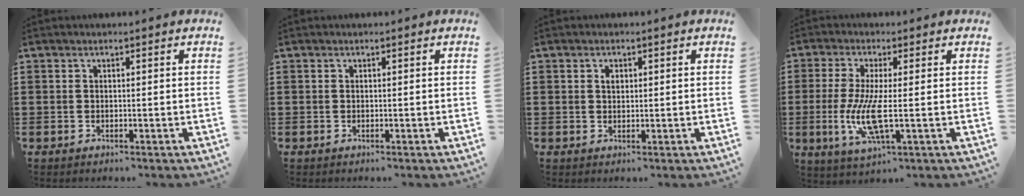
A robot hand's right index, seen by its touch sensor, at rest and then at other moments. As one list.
[{"total": 0.0}, {"total": 1.3, "force": [0.4, 0.8, 0.9], "torque": [-0.020, 0.005, 0.008]}, {"total": 7.9, "force": [-1.3, 1.4, 7.6], "torque": [-0.165, -0.020, -0.028]}]